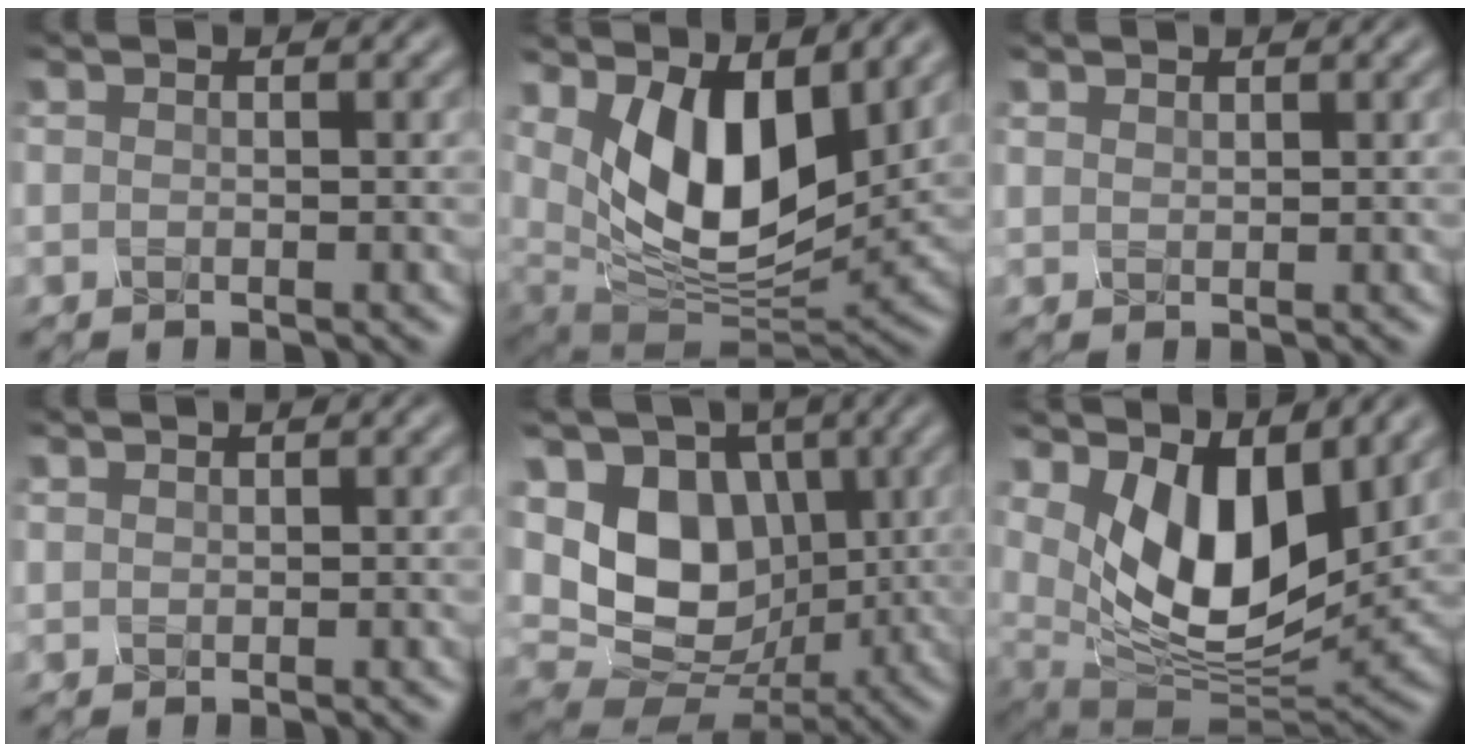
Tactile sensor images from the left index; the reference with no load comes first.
{"total": 9.5, "force": [2.9, 4.7, 7.7], "torque": [-0.138, -0.020, 0.065]}
{"total": 0.8, "force": [0.4, -0.4, -0.6], "torque": [0.007, 0.000, 0.020]}
{"total": 0.8, "force": [0.1, -0.4, -0.7], "torque": [0.007, 0.002, 0.016]}
{"total": 8.6, "force": [0.9, 6.8, 5.3], "torque": [-0.111, -0.009, 0.018]}
{"total": 9.3, "force": [3.1, 4.7, 7.4], "torque": [-0.133, -0.024, 0.065]}